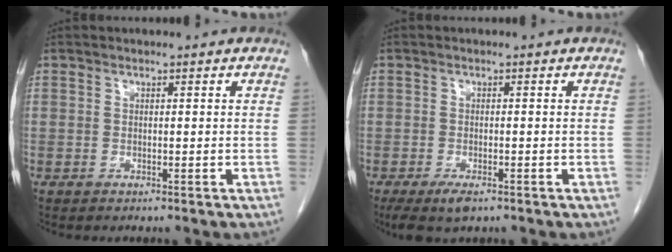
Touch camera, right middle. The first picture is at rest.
{"total": 4.1, "force": [-2.7, 1.2, 2.8], "torque": [-0.055, -0.009, -0.044]}